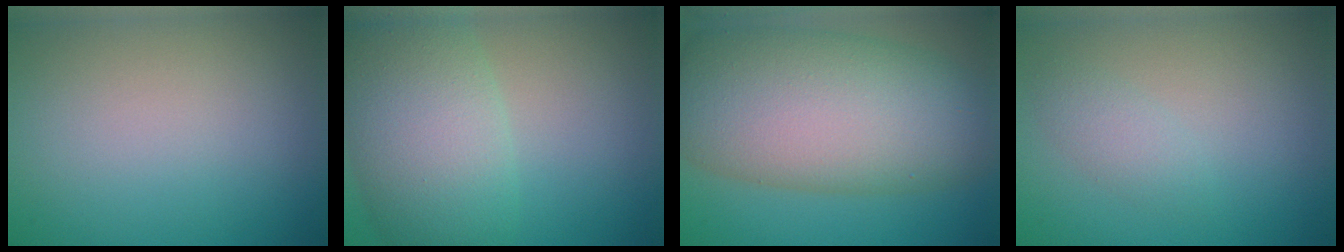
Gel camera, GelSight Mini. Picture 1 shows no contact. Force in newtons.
{"total": 8.4, "press": 8.4, "slide": 0.3}
{"total": 12.8, "press": 12.8, "slide": 0.6}
{"total": 1.5, "press": 1.5, "slide": 0.1}